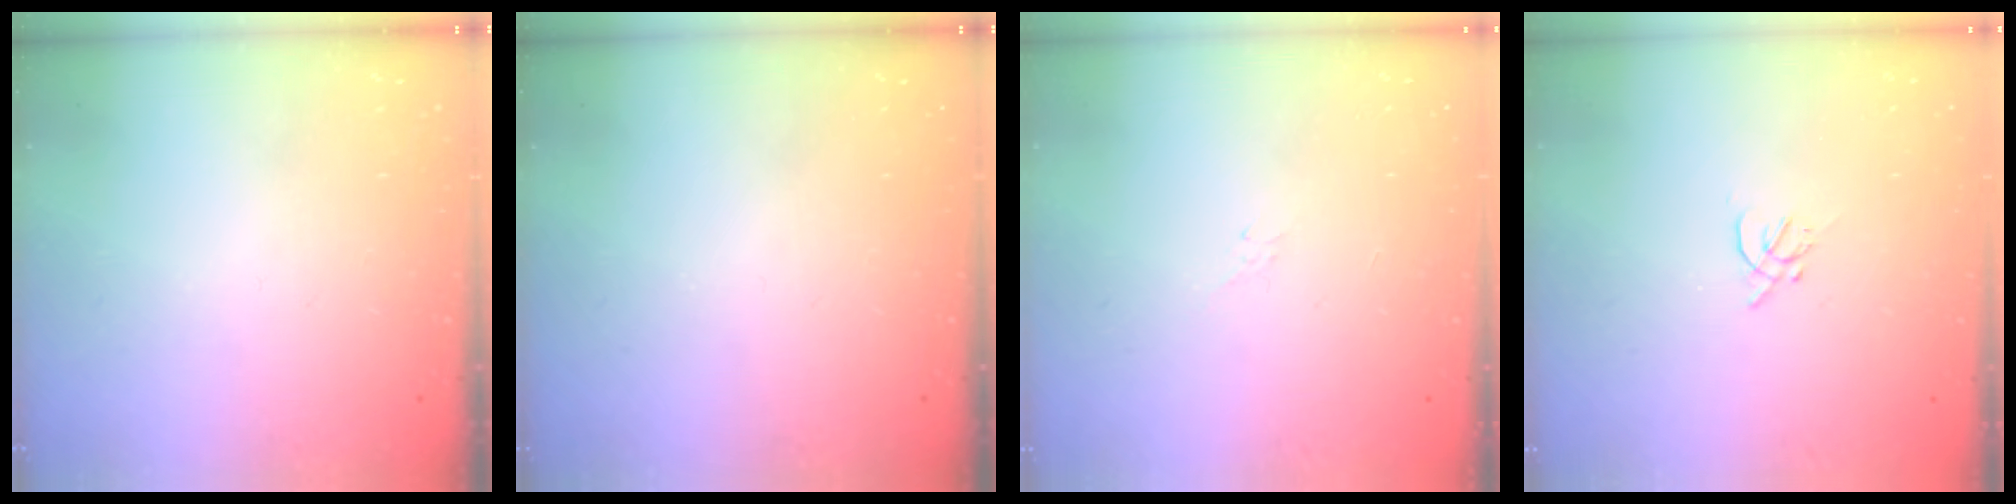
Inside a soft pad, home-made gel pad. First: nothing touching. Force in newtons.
{"total": 0.0}
{"total": 2.1, "press": 2.0, "slide": 0.6}
{"total": 1.9, "press": 1.8, "slide": 0.5}